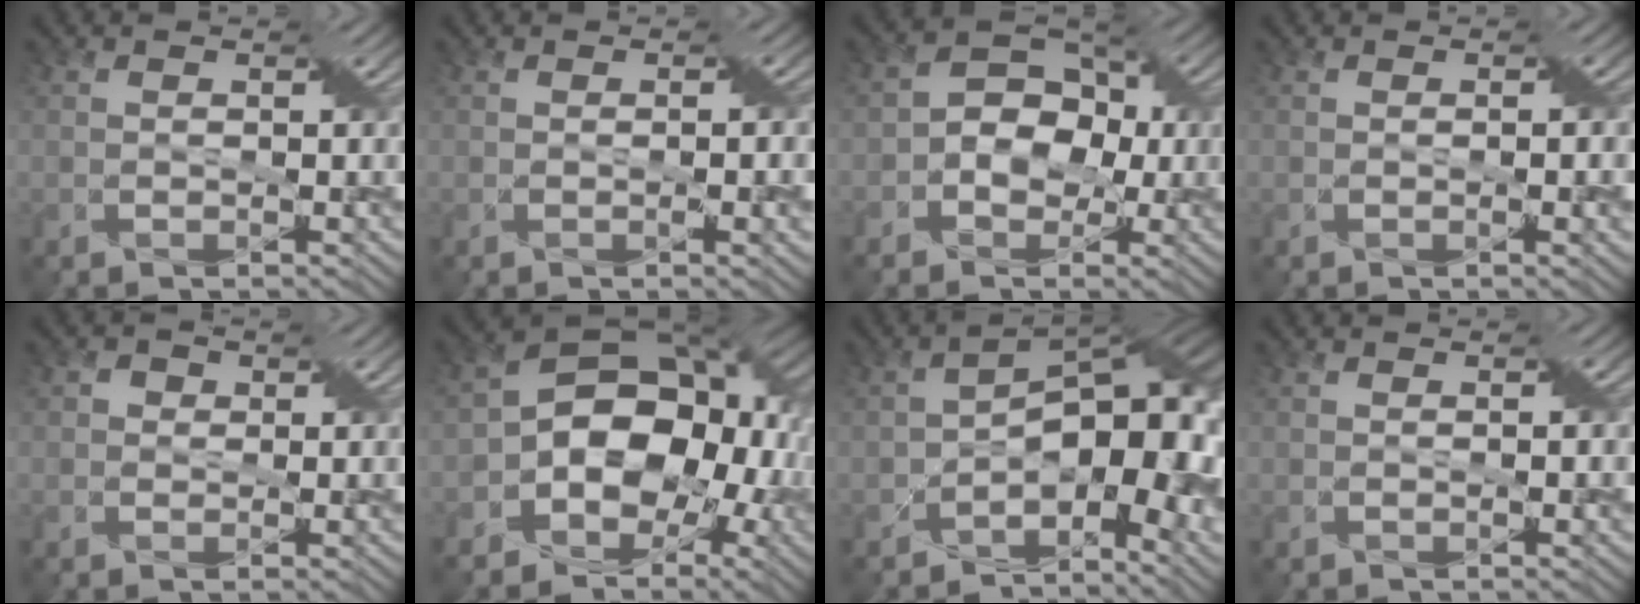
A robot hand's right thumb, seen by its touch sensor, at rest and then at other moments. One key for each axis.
{"total": 2.7, "fx": -0.2, "fy": 0.5, "fz": 2.7, "tx": -0.042, "ty": 0.001, "tz": 0.001}
{"total": 6.8, "fx": -1.0, "fy": 5.1, "fz": 4.4, "tx": -0.053, "ty": 0.012, "tz": -0.031}
{"total": 2.3, "fx": -0.1, "fy": 0.4, "fz": 2.2, "tx": -0.034, "ty": 0.003, "tz": 0.002}
{"total": 1.5, "fx": 0.3, "fy": 1.4, "fz": 0.4, "tx": -0.006, "ty": 0.002, "tz": -0.002}
{"total": 13.1, "fx": -2.8, "fy": 9.3, "fz": 8.8, "tx": -0.128, "ty": -0.007, "tz": -0.060}
{"total": 12.8, "fx": -3.3, "fy": 6.7, "fz": 10.4, "tx": -0.131, "ty": -0.004, "tz": -0.057}
{"total": 0.8, "fx": 0.0, "fy": 0.0, "fz": 0.8, "tx": -0.012, "ty": 0.002, "tz": 0.000}